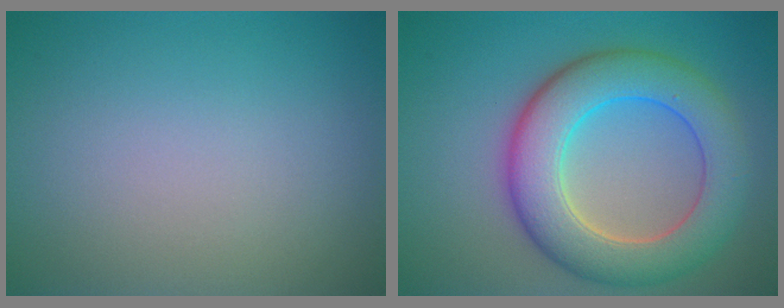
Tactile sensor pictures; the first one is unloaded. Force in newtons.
{"total": 8.3, "press": 8.3, "slide": 0.2}